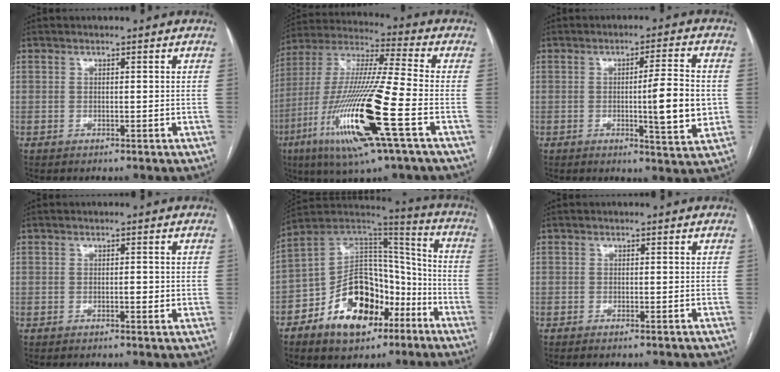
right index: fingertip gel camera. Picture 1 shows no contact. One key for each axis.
{"total": 21.9, "fx": -7.8, "fy": 1.2, "fz": 20.5, "tx": -0.435, "ty": -0.033, "tz": -0.150}
{"total": 9.5, "fx": -0.8, "fy": 0.7, "fz": 9.5, "tx": -0.129, "ty": -0.006, "tz": -0.014}
{"total": 1.8, "fx": 0.0, "fy": 0.5, "fz": 1.7, "tx": -0.028, "ty": -0.001, "tz": 0.000}
{"total": 18.2, "fx": -8.6, "fy": 10.6, "fz": 12.0, "tx": -0.207, "ty": 0.033, "tz": -0.137}
{"total": 0.6, "fx": -0.5, "fy": 0.0, "fz": 0.4, "tx": -0.007, "ty": -0.001, "tz": -0.008}